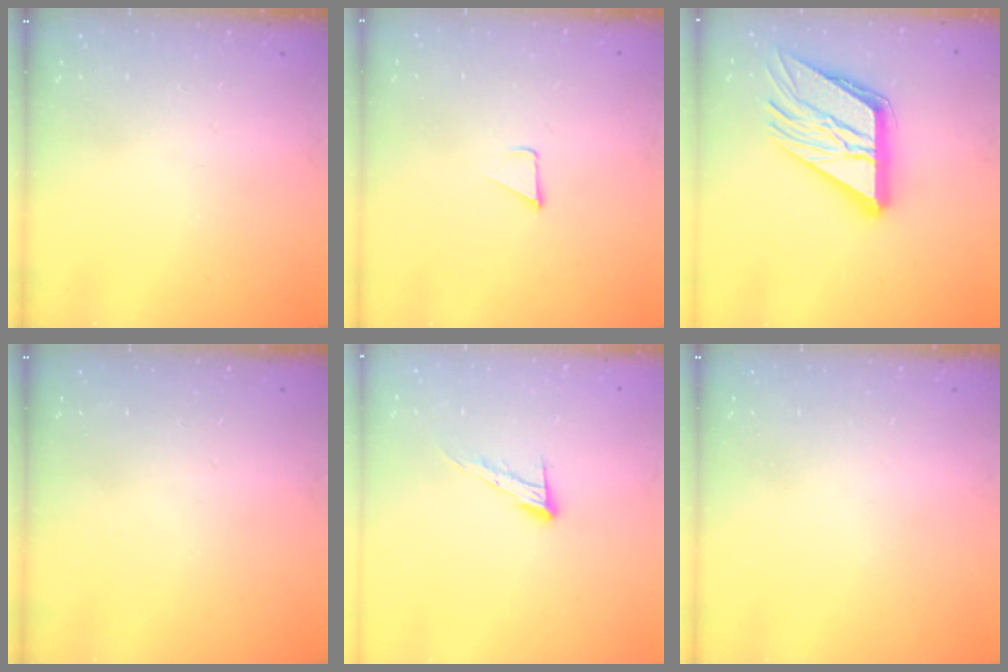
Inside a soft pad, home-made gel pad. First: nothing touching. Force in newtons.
{"total": 1.8, "press": 1.7, "slide": 0.1}
{"total": 21.5, "press": 21.3, "slide": 2.9}
{"total": 0.0}
{"total": 9.1, "press": 9.1, "slide": 0.6}
{"total": 0.0}